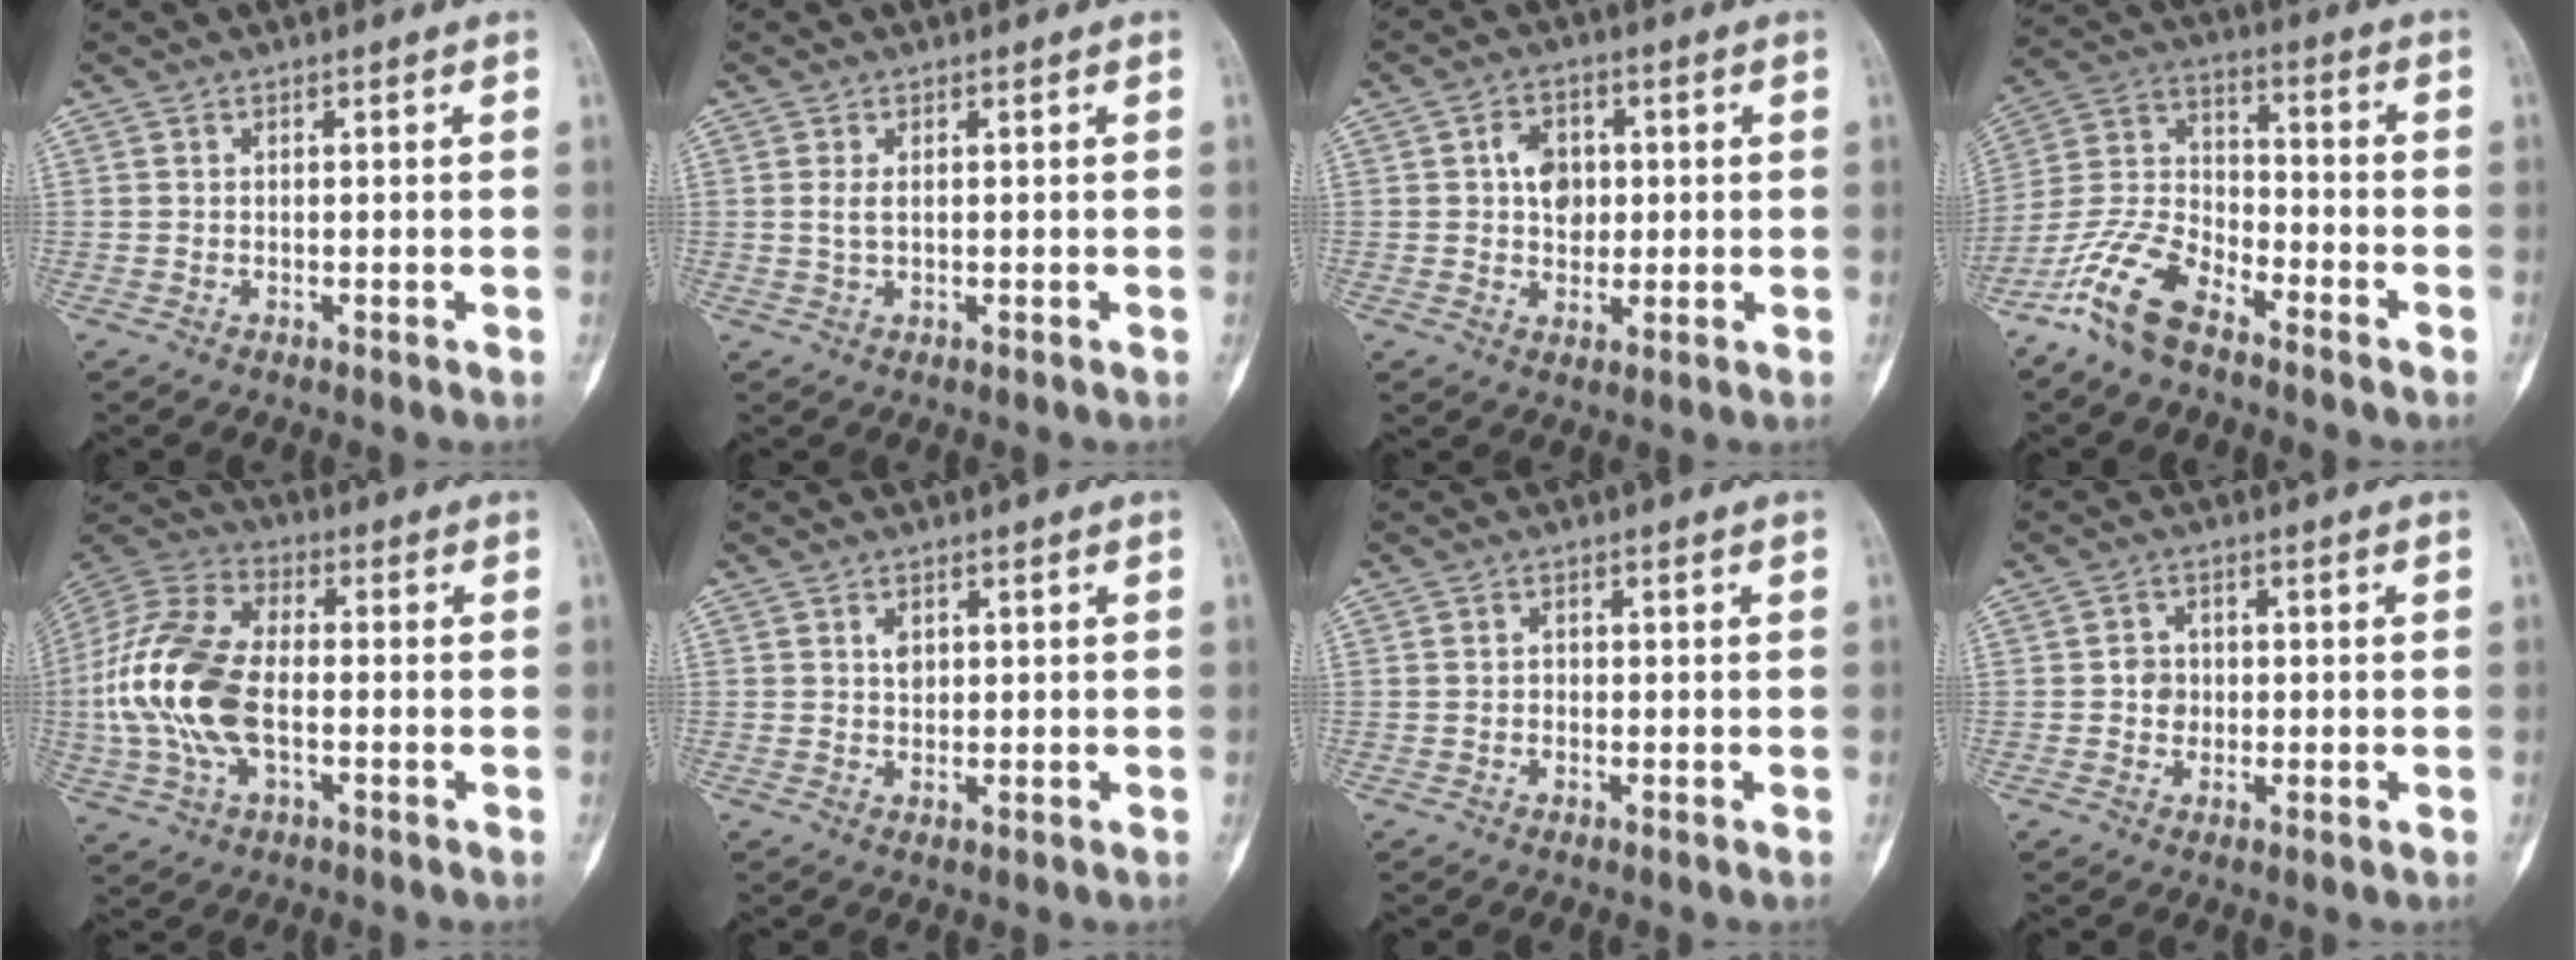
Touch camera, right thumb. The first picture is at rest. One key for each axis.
{"total": 1.5, "fx": 0.2, "fy": 0.7, "fz": 1.3, "tx": -0.028, "ty": 0.000, "tz": 0.005}
{"total": 6.1, "fx": 0.7, "fy": 4.6, "fz": 3.9, "tx": -0.033, "ty": 0.000, "tz": 0.009}
{"total": 12.8, "fx": -8.9, "fy": 5.5, "fz": 7.5, "tx": -0.158, "ty": 0.052, "tz": -0.184}
{"total": 18.2, "fx": -2.2, "fy": 10.3, "fz": 14.8, "tx": -0.320, "ty": 0.022, "tz": -0.044}
{"total": 1.8, "fx": 0.5, "fy": 1.2, "fz": 1.1, "tx": -0.011, "ty": -0.002, "tz": 0.009}
{"total": 0.9, "fx": -0.3, "fy": 0.8, "fz": 0.3, "tx": 0.006, "ty": 0.005, "tz": -0.010}
{"total": 3.0, "fx": -0.2, "fy": 2.7, "fz": 1.2, "tx": 0.002, "ty": 0.007, "tz": -0.008}